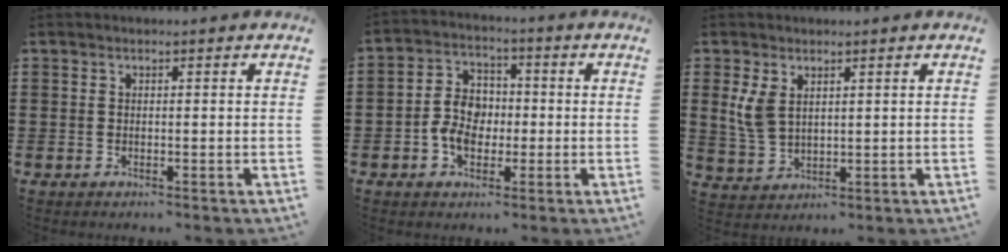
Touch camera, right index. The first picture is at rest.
{"total": 6.3, "force": [-1.3, 4.8, 3.8], "torque": [-0.085, 0.003, -0.029]}
{"total": 4.3, "force": [1.8, 2.6, 2.9], "torque": [-0.071, 0.005, 0.031]}